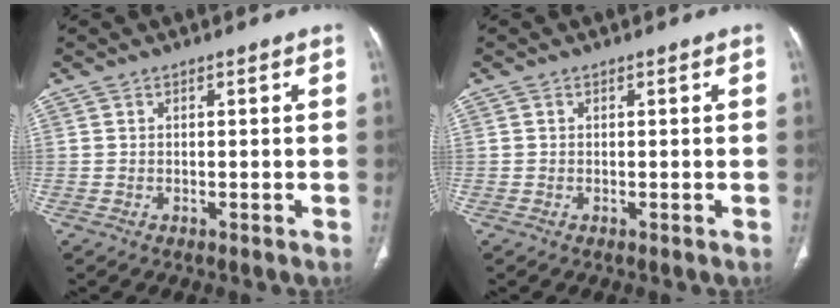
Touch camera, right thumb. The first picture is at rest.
{"total": 0.0}